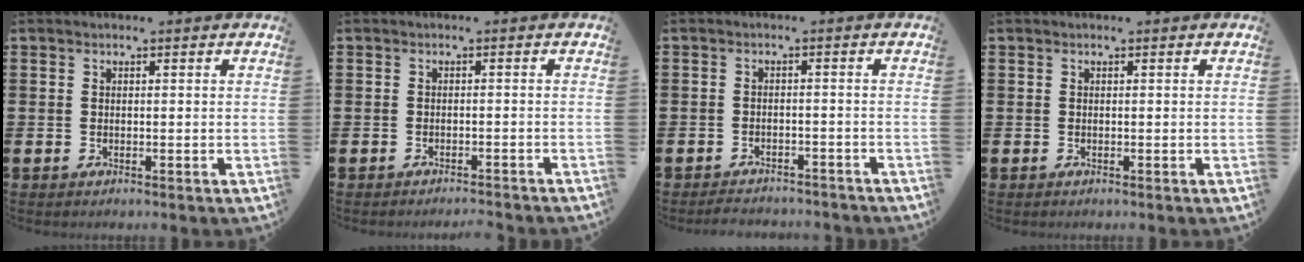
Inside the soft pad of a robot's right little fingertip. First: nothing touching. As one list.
[{"total": 1.1, "force": [-1.1, -0.2, 0.0], "torque": [-0.001, 0.002, -0.022]}, {"total": 1.9, "force": [-1.9, 0.1, 0.0], "torque": [-0.006, 0.003, -0.042]}, {"total": 0.0}]